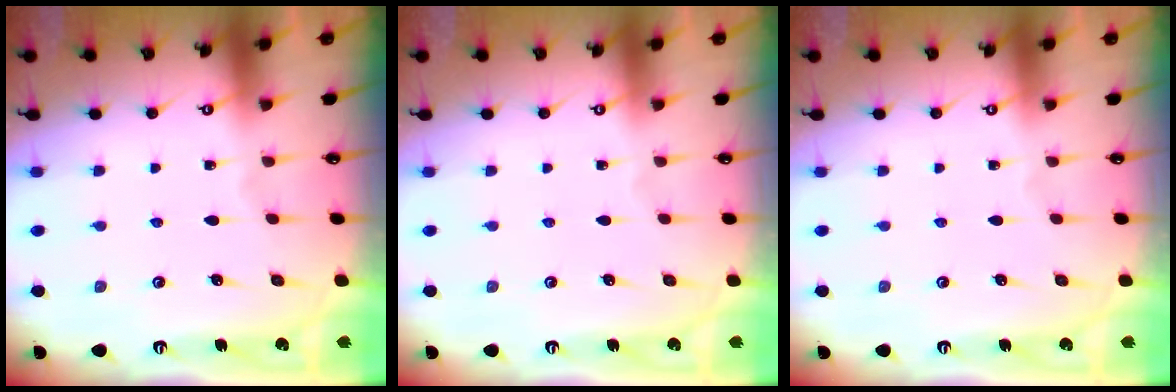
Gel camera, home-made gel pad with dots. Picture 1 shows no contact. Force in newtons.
{"total": 0.0}
{"total": 0.0}